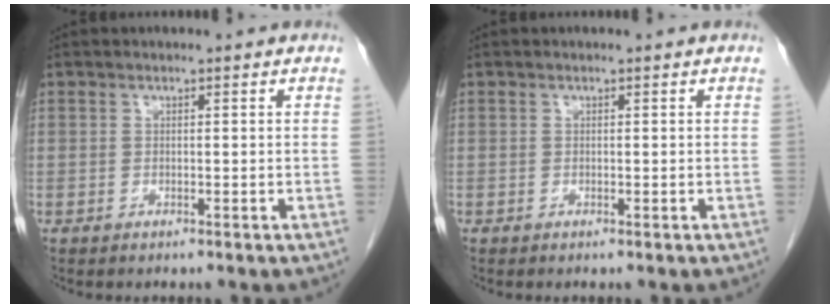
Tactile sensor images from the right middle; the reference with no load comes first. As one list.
[{"total": 0.0}]